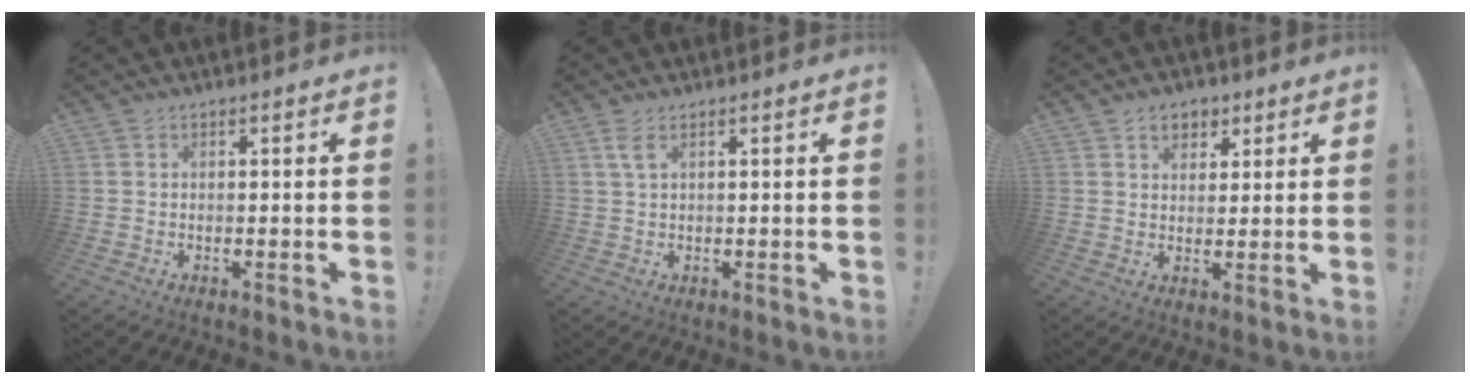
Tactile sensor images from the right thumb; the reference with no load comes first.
{"total": 3.2, "force": [1.4, 1.0, 2.6], "torque": [-0.047, -0.001, 0.024]}
{"total": 5.7, "force": [3.0, 4.4, 2.0], "torque": [-0.016, -0.013, 0.053]}